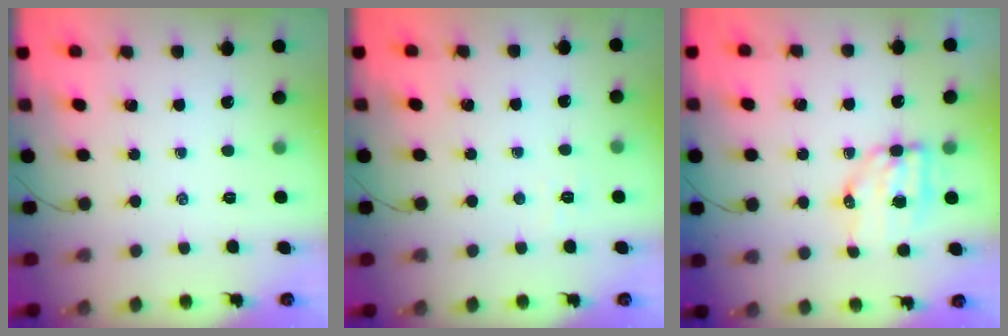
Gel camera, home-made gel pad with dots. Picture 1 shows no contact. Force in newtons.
{"total": 2.8, "press": 2.7, "slide": 0.8}
{"total": 6.9, "press": 6.8, "slide": 1.2}